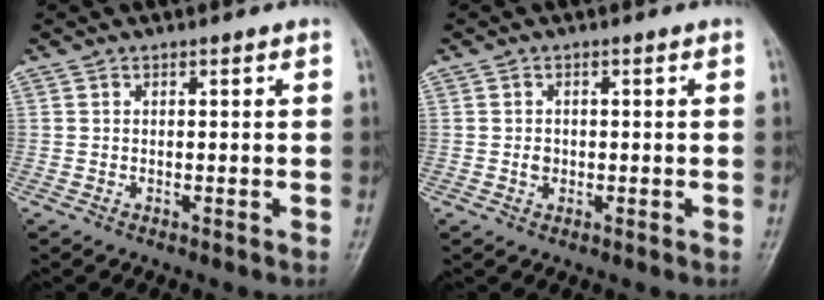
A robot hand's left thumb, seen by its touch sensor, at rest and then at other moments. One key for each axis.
{"total": 1.5, "fx": -0.1, "fy": 1.3, "fz": 0.7, "tx": -0.007, "ty": 0.003, "tz": -0.001}